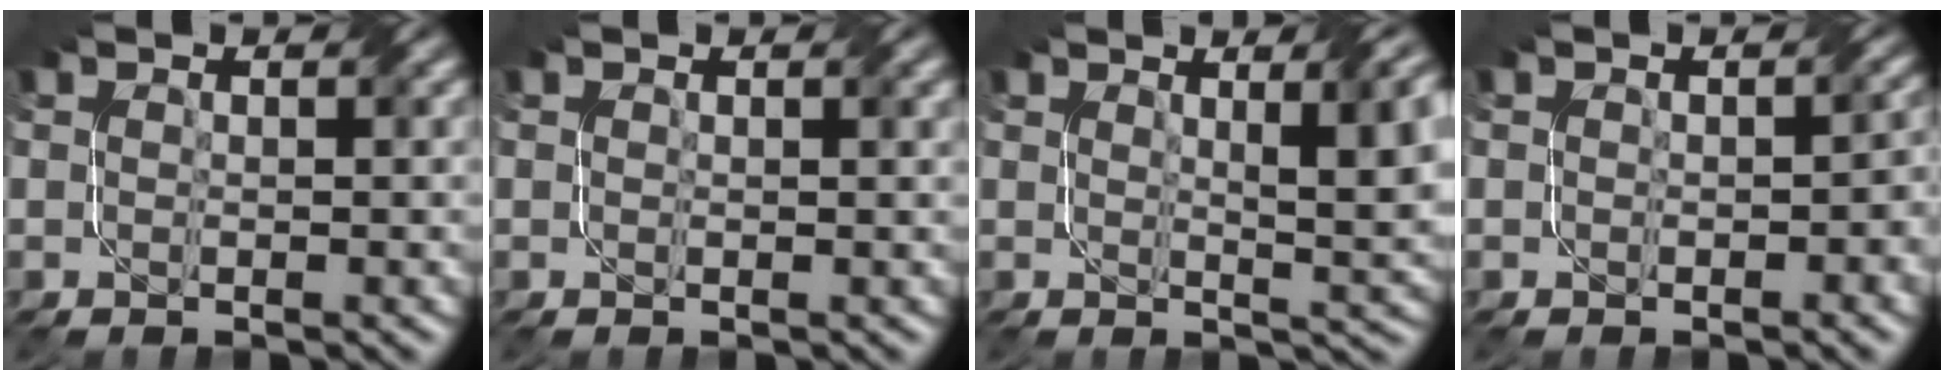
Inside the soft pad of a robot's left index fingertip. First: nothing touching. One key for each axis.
{"total": 0.6, "fx": 0.5, "fy": 0.0, "fz": 0.3, "tx": -0.003, "ty": 0.000, "tz": 0.009}
{"total": 6.8, "fx": 2.5, "fy": 2.0, "fz": 6.1, "tx": -0.063, "ty": 0.003, "tz": 0.042}
{"total": 1.7, "fx": -0.1, "fy": 1.0, "fz": 1.4, "tx": -0.017, "ty": 0.001, "tz": -0.001}